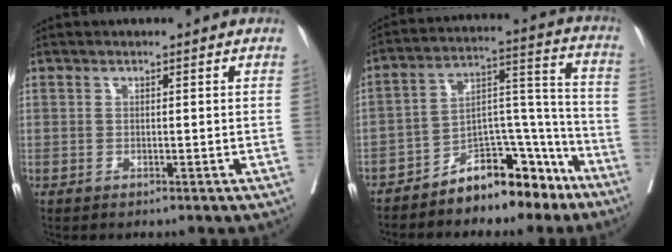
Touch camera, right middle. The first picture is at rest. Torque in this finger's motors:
{"motor_torque": [1.10, -1.04, 0.15, 0.03]}